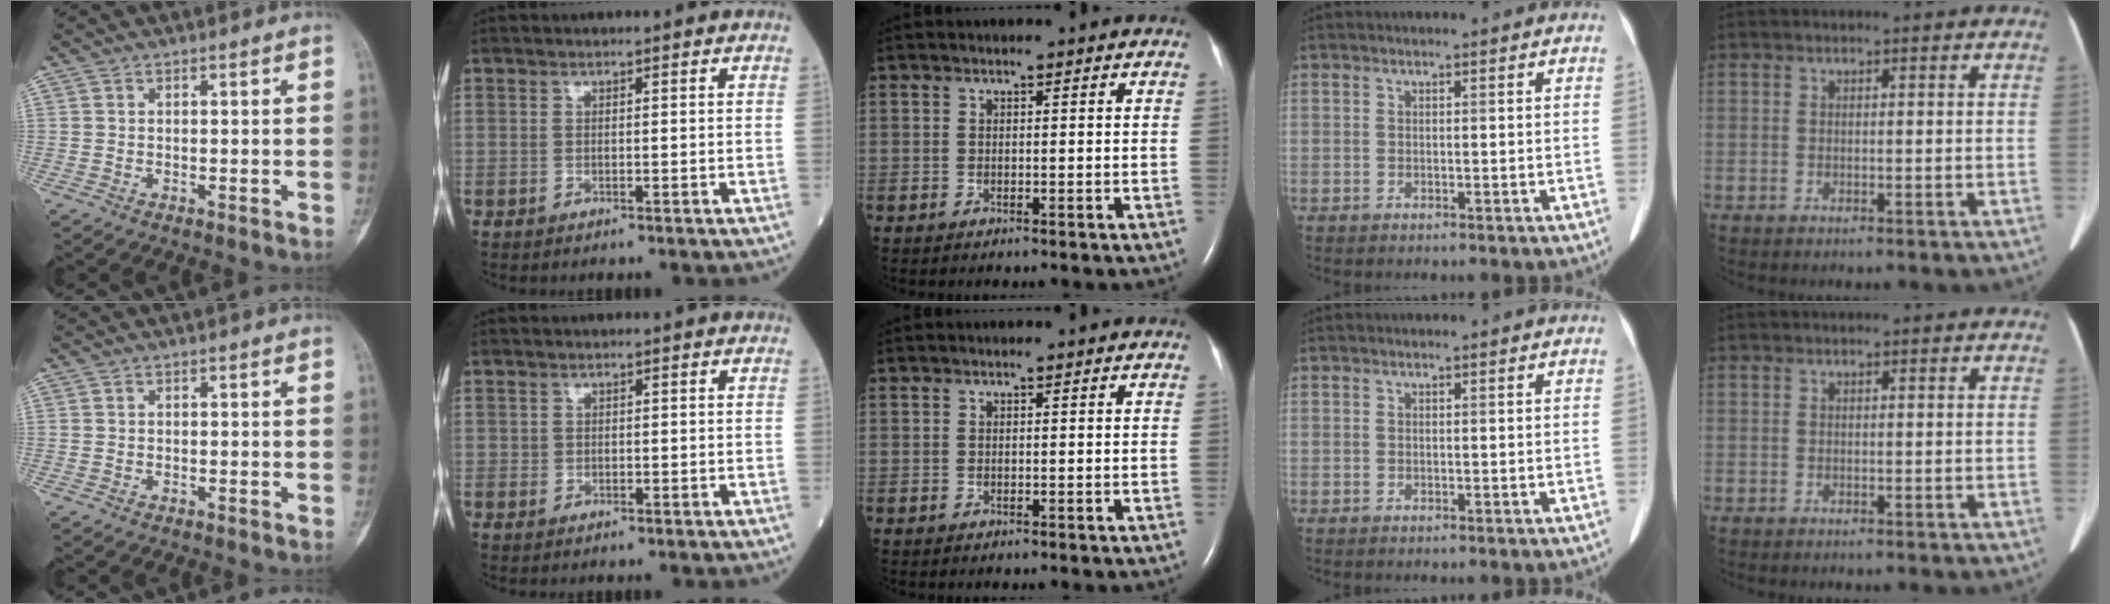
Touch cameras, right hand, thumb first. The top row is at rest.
{"index": {"total": 0.7, "force": [0.0, 0.6, 0.3], "torque": [-0.004, 0.000, 0.000]}}